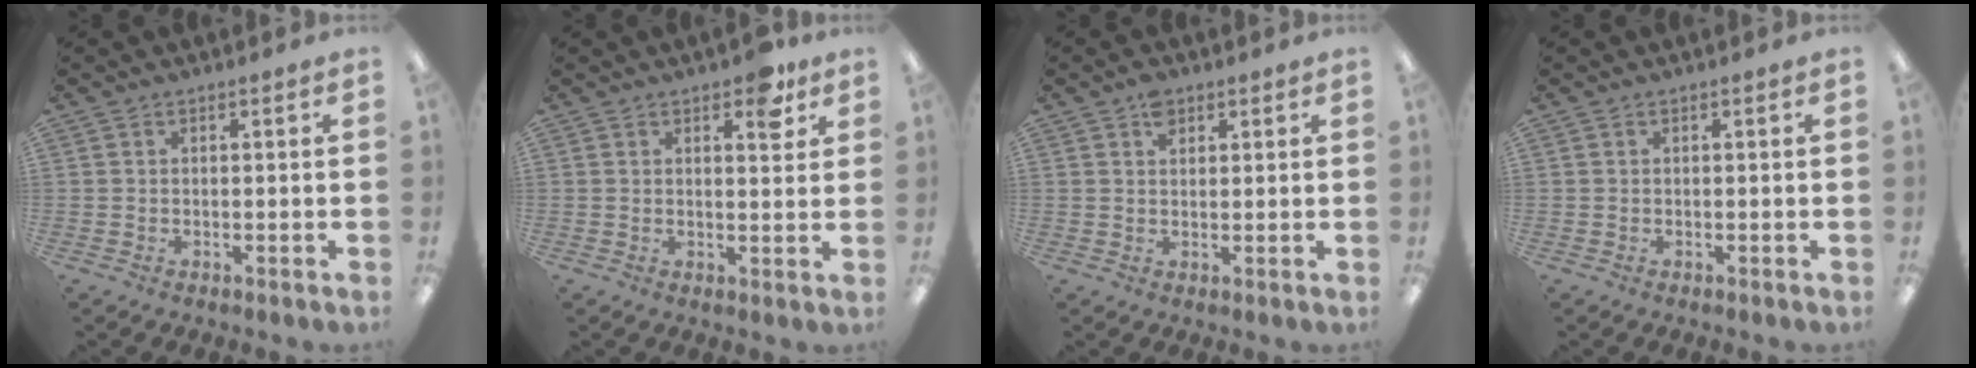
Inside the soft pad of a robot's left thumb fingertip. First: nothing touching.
{"total": 3.4, "force": [1.8, 2.0, 2.1], "torque": [-0.012, -0.006, 0.024]}
{"total": 3.5, "force": [2.0, 2.2, 1.9], "torque": [-0.027, -0.004, 0.033]}
{"total": 0.0}